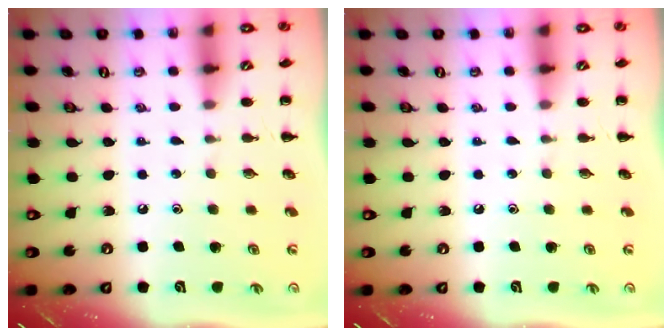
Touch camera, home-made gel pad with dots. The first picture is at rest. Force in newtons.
{"total": 0.0}